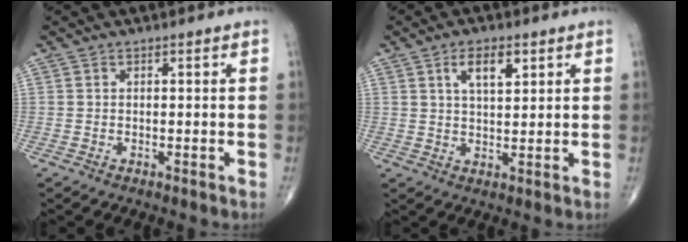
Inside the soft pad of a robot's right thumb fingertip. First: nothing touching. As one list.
[{"total": 5.7, "force": [2.7, 2.5, 4.4], "torque": [-0.063, -0.013, 0.045]}]